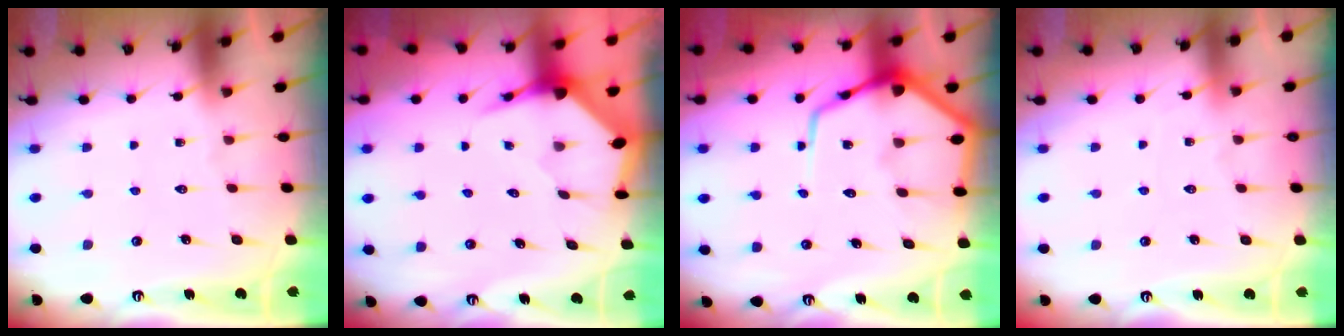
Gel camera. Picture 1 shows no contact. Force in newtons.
{"total": 3.6, "press": 3.6, "slide": 0.5}
{"total": 12.7, "press": 12.6, "slide": 1.2}
{"total": 2.3, "press": 2.3, "slide": 0.3}